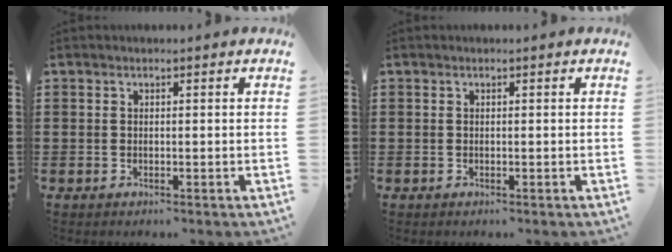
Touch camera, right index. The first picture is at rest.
{"total": 0.0}